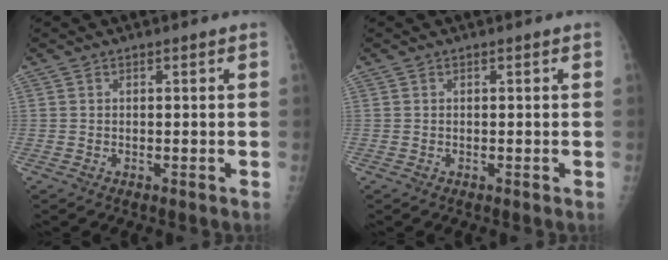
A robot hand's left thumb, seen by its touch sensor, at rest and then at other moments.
{"total": 0.0}